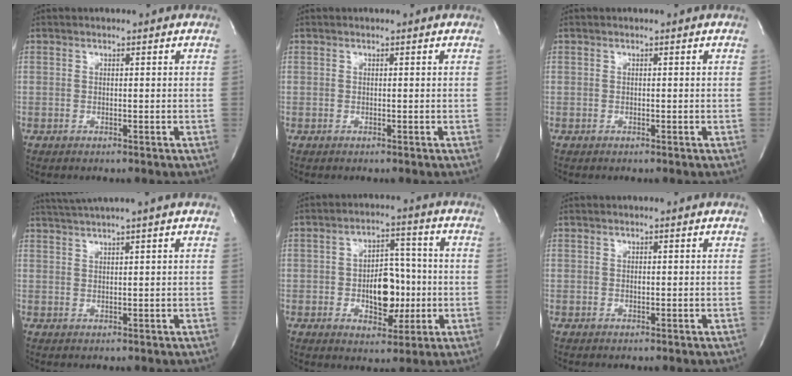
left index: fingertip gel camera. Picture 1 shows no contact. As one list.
[{"total": 0.0}, {"total": 0.0}, {"total": 4.3, "force": [3.5, -1.8, 1.9], "torque": [-0.034, 0.011, 0.068]}, {"total": 8.3, "force": [-1.3, 4.7, 6.7], "torque": [-0.102, 0.016, -0.014]}, {"total": 0.0}]